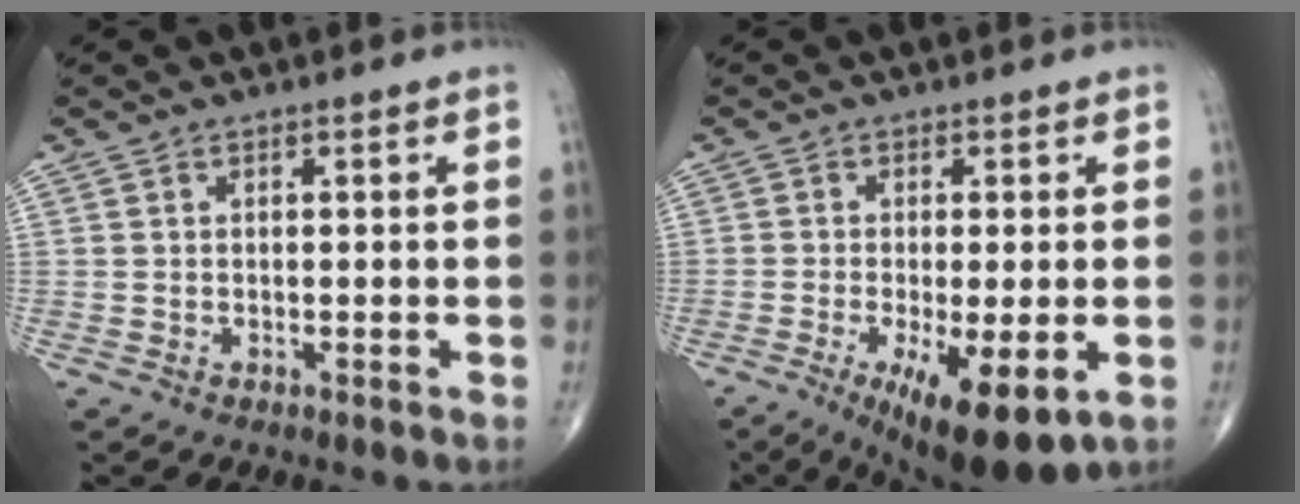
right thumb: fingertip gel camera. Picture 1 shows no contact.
{"total": 12.4, "force": [-4.7, 3.5, 11.0], "torque": [-0.169, -0.018, -0.064]}